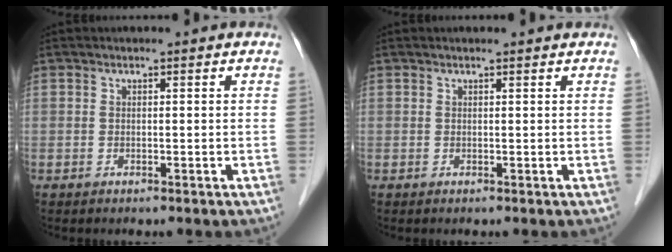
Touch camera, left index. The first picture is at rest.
{"total": 0.9, "force": [0.9, 0.0, 0.2], "torque": [-0.013, 0.006, 0.010]}